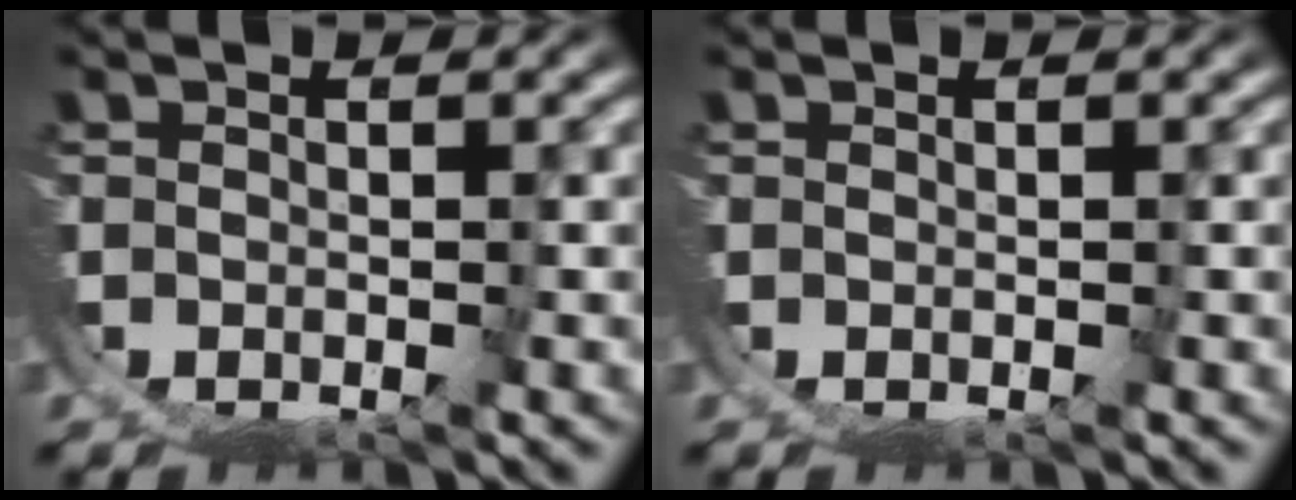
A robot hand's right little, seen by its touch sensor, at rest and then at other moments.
{"total": 0.0}